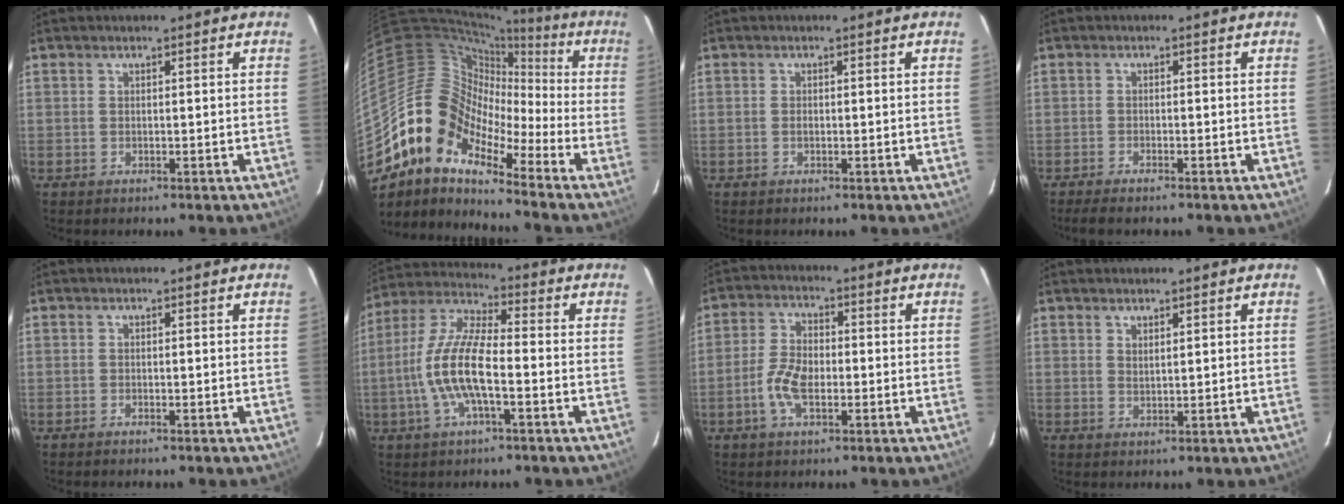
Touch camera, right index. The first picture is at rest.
{"total": 12.9, "force": [-8.9, 7.1, 6.0], "torque": [-0.094, 0.016, -0.197]}
{"total": 0.6, "force": [-0.2, 0.4, 0.4], "torque": [-0.006, -0.001, -0.003]}
{"total": 3.2, "force": [-2.7, 0.3, 1.6], "torque": [-0.044, -0.010, -0.050]}
{"total": 0.5, "force": [-0.5, 0.1, 0.2], "torque": [-0.003, -0.001, -0.011]}
{"total": 12.4, "force": [-3.3, 3.6, 11.4], "torque": [-0.240, 0.002, -0.067]}
{"total": 6.4, "force": [-2.1, 3.1, 5.1], "torque": [-0.111, 0.007, -0.041]}
{"total": 1.4, "force": [1.0, 0.5, 0.7], "torque": [-0.012, 0.000, 0.018]}